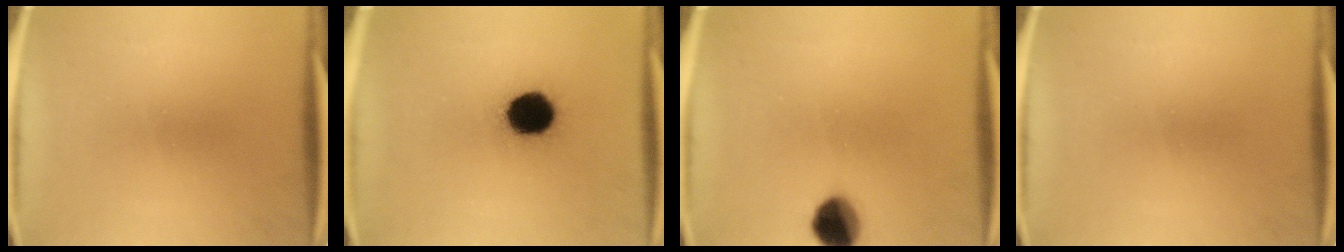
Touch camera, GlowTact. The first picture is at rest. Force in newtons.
{"total": 13.9}
{"total": 8.4}
{"total": 0.0}